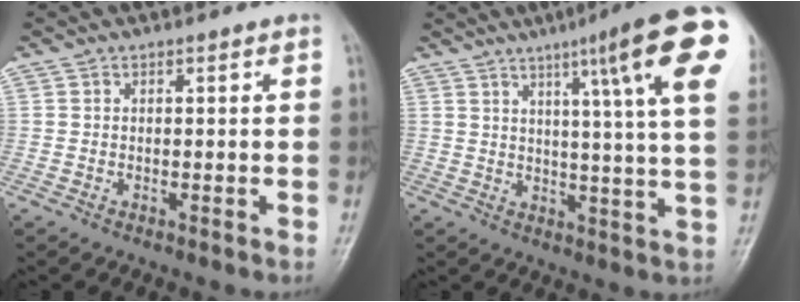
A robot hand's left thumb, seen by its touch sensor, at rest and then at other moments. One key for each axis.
{"total": 20.0, "fx": 9.5, "fy": 1.7, "fz": 17.5, "tx": -0.227, "ty": -0.024, "tz": 0.113}